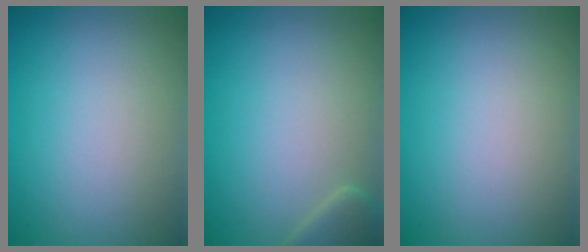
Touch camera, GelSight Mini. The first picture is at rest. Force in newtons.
{"total": 1.7, "press": 1.7, "slide": 0.2}
{"total": 0.0}